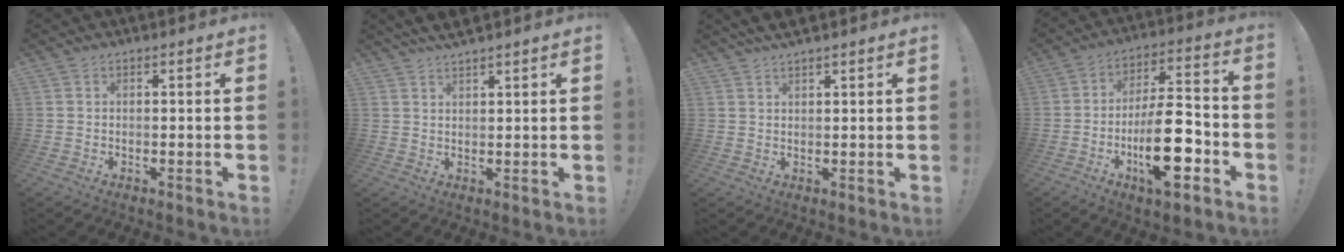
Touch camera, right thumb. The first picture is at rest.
{"total": 3.8, "force": [3.4, 0.1, 1.8], "torque": [-0.037, -0.015, 0.062]}
{"total": 3.2, "force": [2.6, 0.3, 1.7], "torque": [-0.026, -0.012, 0.047]}
{"total": 19.4, "force": [-6.3, 7.1, 16.9], "torque": [-0.287, 0.025, -0.101]}